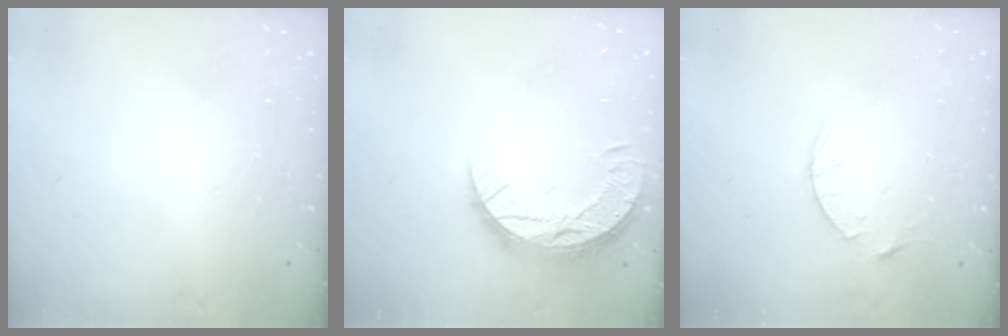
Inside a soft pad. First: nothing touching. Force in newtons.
{"total": 10.3, "press": 10.2, "slide": 0.8}
{"total": 4.5, "press": 4.5, "slide": 0.3}